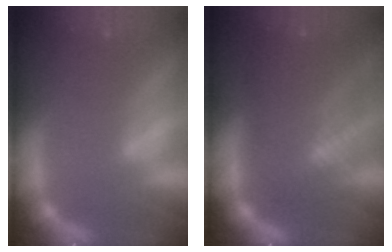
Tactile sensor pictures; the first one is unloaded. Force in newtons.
{"total": 8.5}